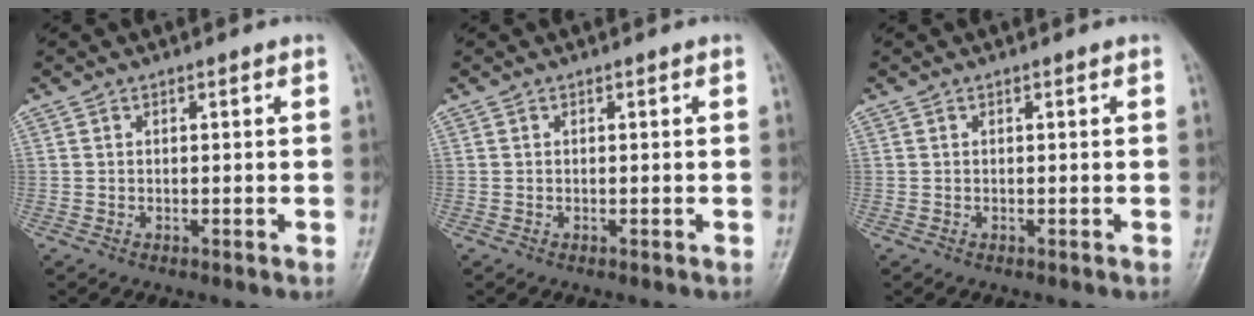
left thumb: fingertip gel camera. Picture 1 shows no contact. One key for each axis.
{"total": 0.0}
{"total": 0.0}